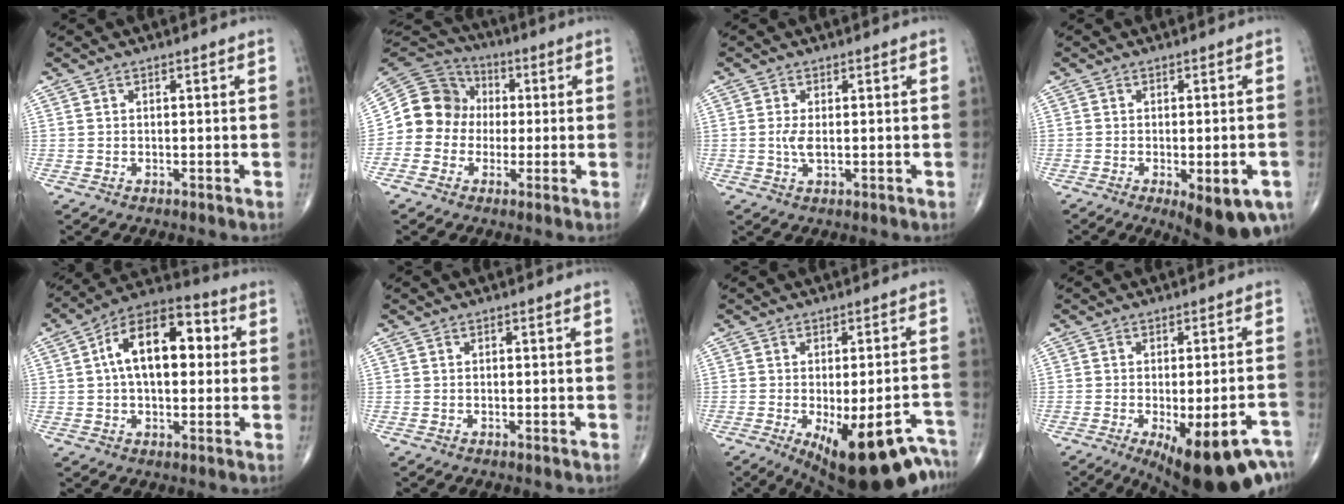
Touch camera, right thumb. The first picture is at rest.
{"total": 11.9, "force": [-0.8, 11.1, 4.2], "torque": [-0.057, 0.039, -0.023]}
{"total": 2.7, "force": [-0.1, 1.2, 2.5], "torque": [-0.058, -0.006, -0.001]}
{"total": 11.5, "force": [-4.9, 4.0, 9.5], "torque": [-0.112, 0.000, -0.058]}
{"total": 16.3, "force": [2.7, 9.1, 13.3], "torque": [-0.196, 0.032, 0.034]}
{"total": 0.0}
{"total": 18.3, "force": [-12.2, 5.8, 12.4], "torque": [-0.106, 0.040, -0.156]}
{"total": 17.8, "force": [-10.2, 5.7, 13.5], "torque": [-0.132, 0.027, -0.130]}